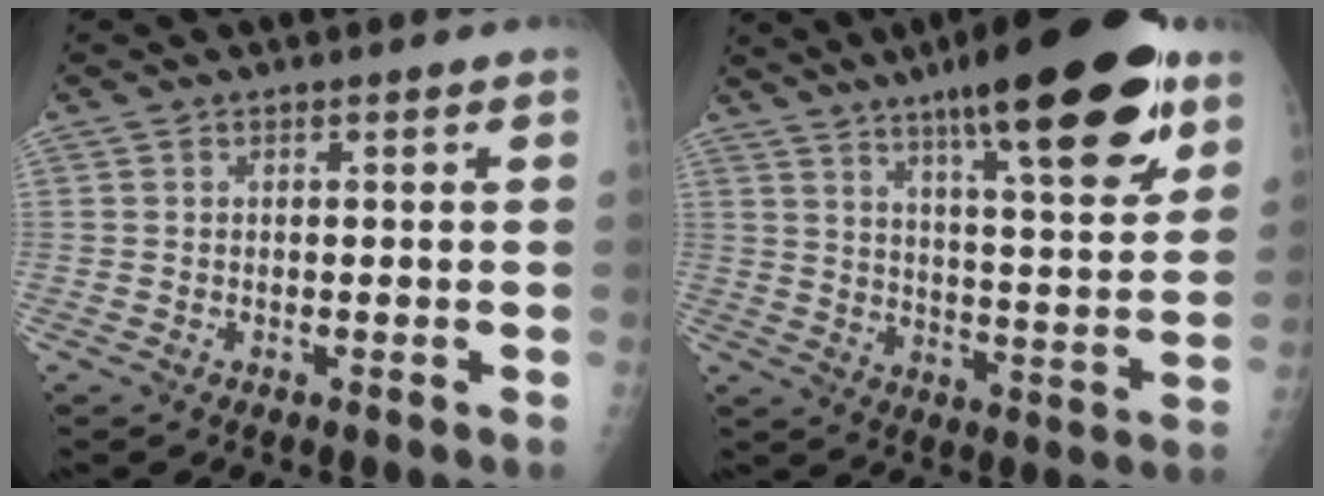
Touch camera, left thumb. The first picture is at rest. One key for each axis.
{"total": 24.2, "fx": 14.5, "fy": 5.5, "fz": 18.6, "tx": -0.253, "ty": -0.049, "tz": 0.219}